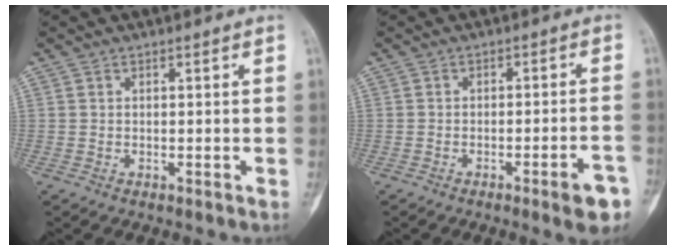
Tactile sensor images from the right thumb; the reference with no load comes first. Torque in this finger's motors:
{"motor_torque": [0.80, 0.96, 0.79, -0.56, 0.15]}